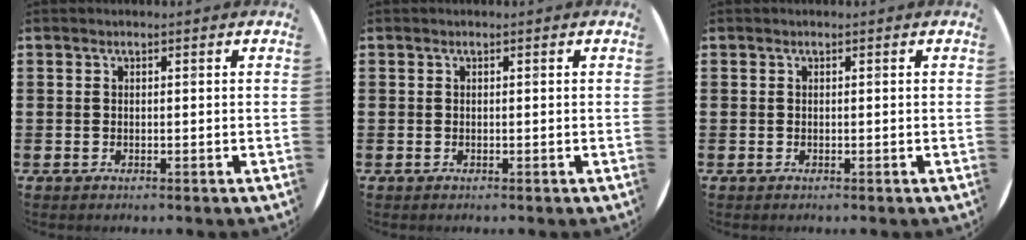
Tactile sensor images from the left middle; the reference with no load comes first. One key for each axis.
{"total": 0.0}
{"total": 0.0}